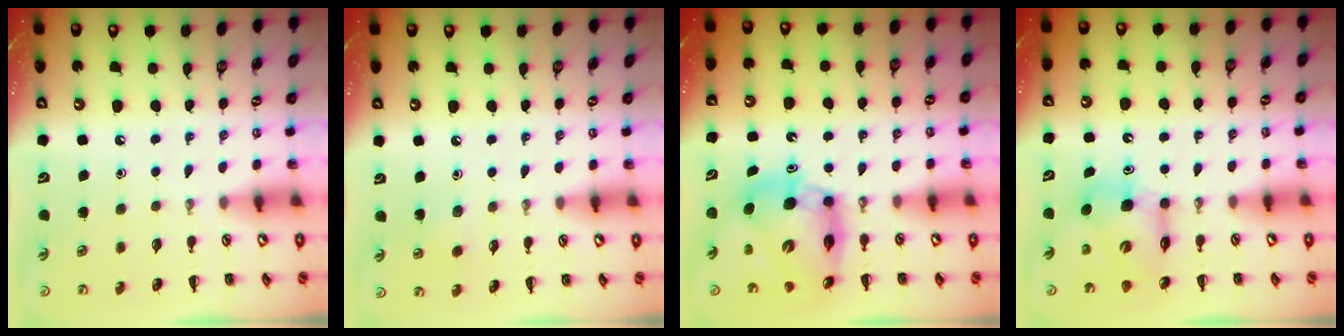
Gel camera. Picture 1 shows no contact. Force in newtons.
{"total": 2.6, "press": 2.5, "slide": 0.8}
{"total": 11.2, "press": 10.8, "slide": 3.1}
{"total": 7.0, "press": 7.0, "slide": 0.8}